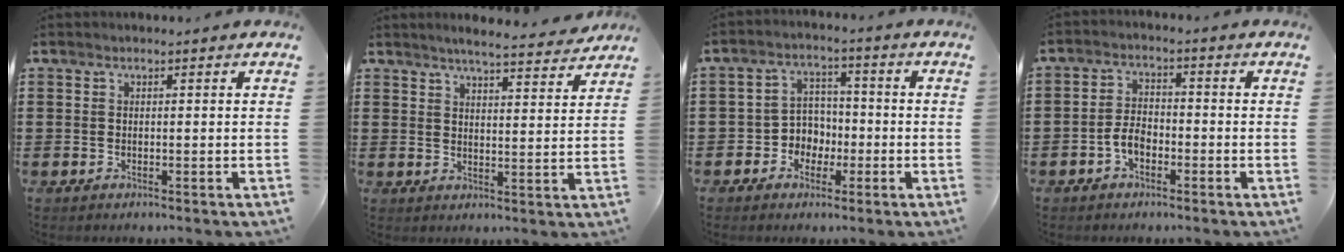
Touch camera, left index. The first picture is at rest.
{"total": 4.7, "force": [4.5, -0.1, 1.5], "torque": [-0.035, -0.022, 0.078]}
{"total": 4.5, "force": [-1.8, 3.9, 1.1], "torque": [-0.036, 0.009, -0.038]}
{"total": 3.7, "force": [-1.7, 2.0, 2.6], "torque": [-0.063, 0.002, -0.037]}